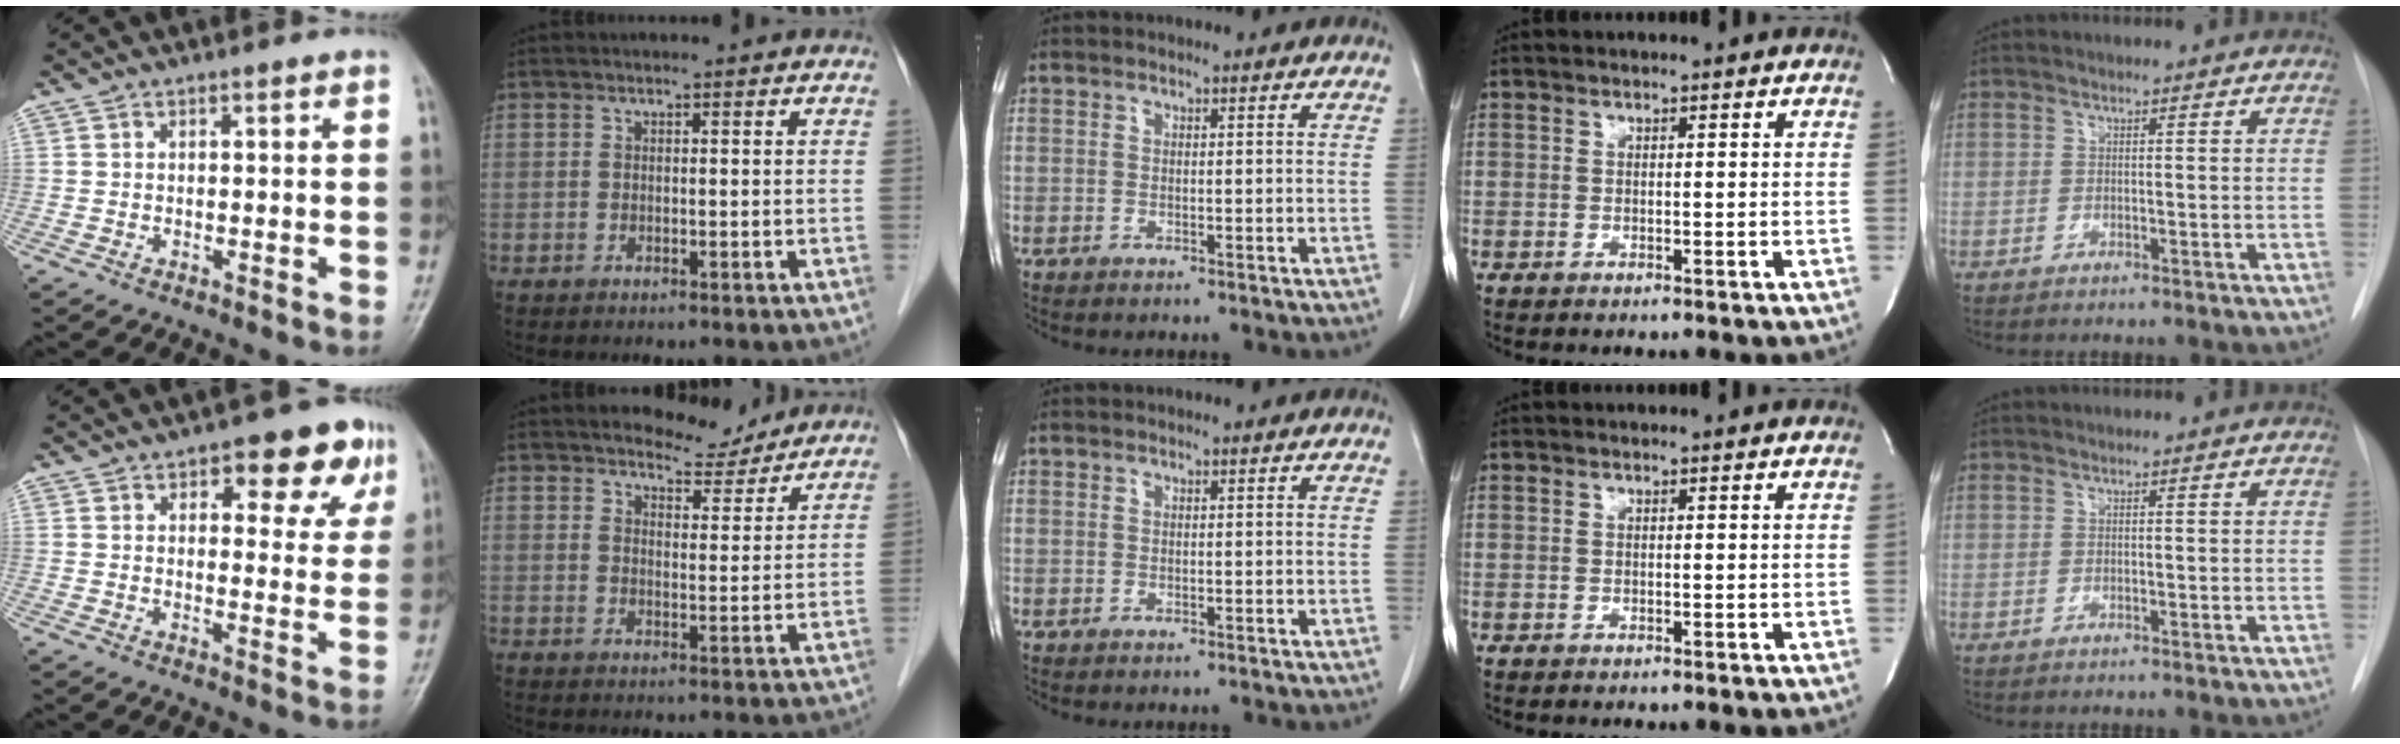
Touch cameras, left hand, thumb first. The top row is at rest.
{"thumb": {"total": 10.9, "force": [5.9, 5.1, 7.7], "torque": [-0.047, -0.019, 0.068]}, "index": {"total": 5.8, "force": [5.5, 1.5, 0.7], "torque": [-0.011, -0.009, 0.078]}}